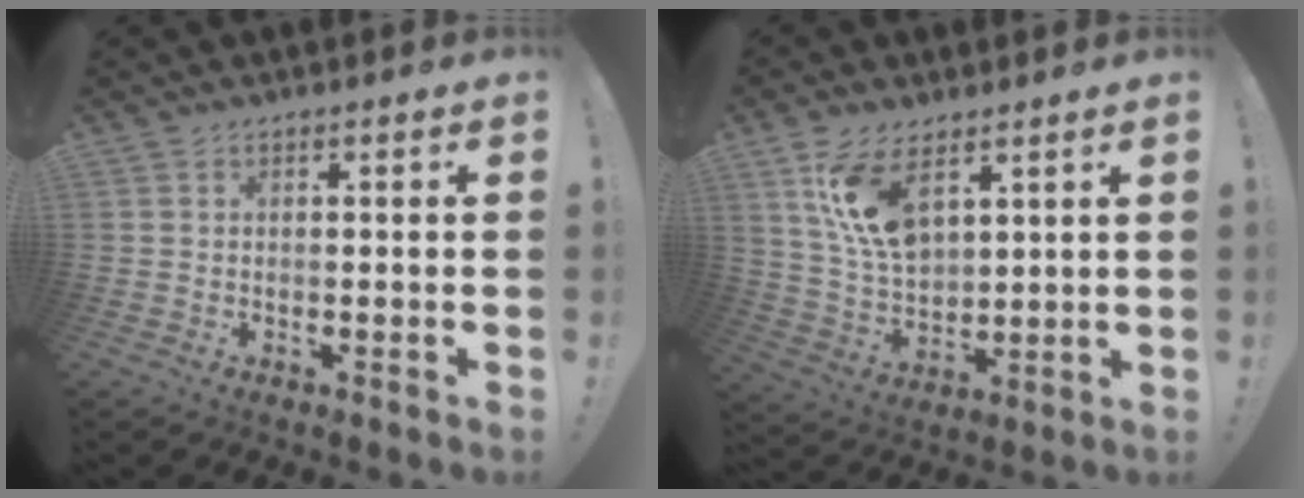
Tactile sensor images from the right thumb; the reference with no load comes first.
{"total": 13.2, "force": [7.1, 7.0, 8.6], "torque": [-0.174, -0.028, 0.134]}